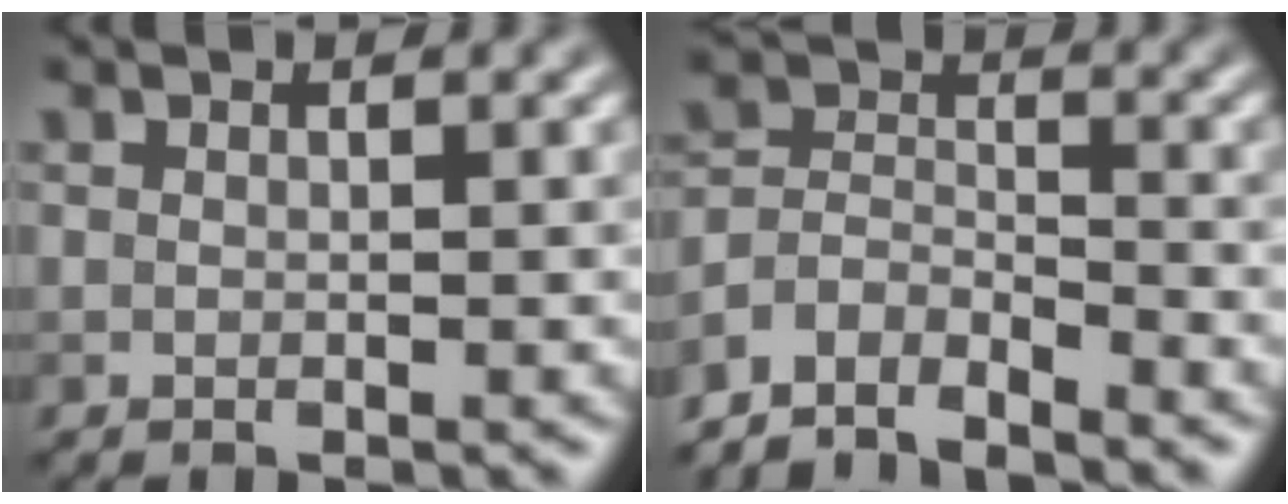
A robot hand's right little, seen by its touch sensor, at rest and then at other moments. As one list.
[{"total": 5.0, "force": [-4.5, 1.7, 1.3], "torque": [-0.019, -0.001, -0.094]}]